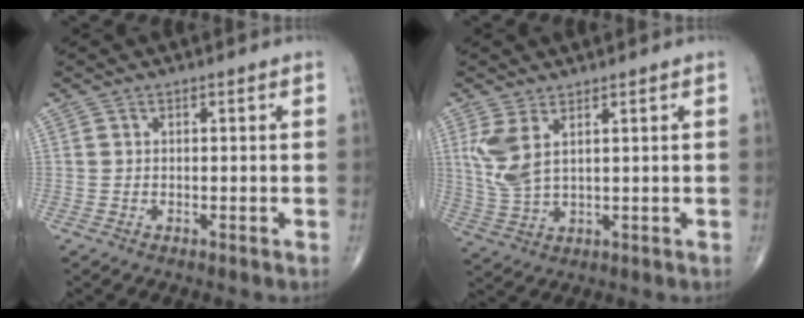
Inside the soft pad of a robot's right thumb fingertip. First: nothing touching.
{"total": 6.4, "force": [2.6, 2.6, 5.3], "torque": [-0.125, -0.012, 0.064]}